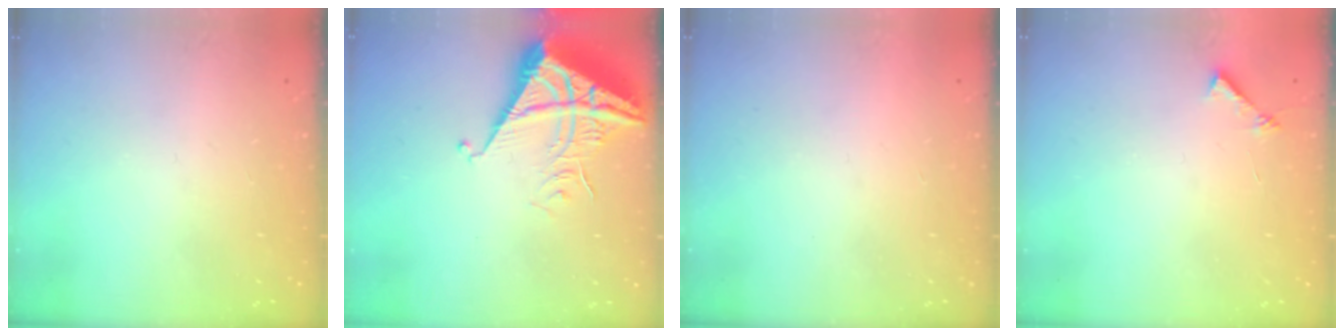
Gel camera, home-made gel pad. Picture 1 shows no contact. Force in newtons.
{"total": 7.0, "press": 7.0, "slide": 0.8}
{"total": 1.5, "press": 1.5, "slide": 0.1}
{"total": 5.6, "press": 5.5, "slide": 0.6}